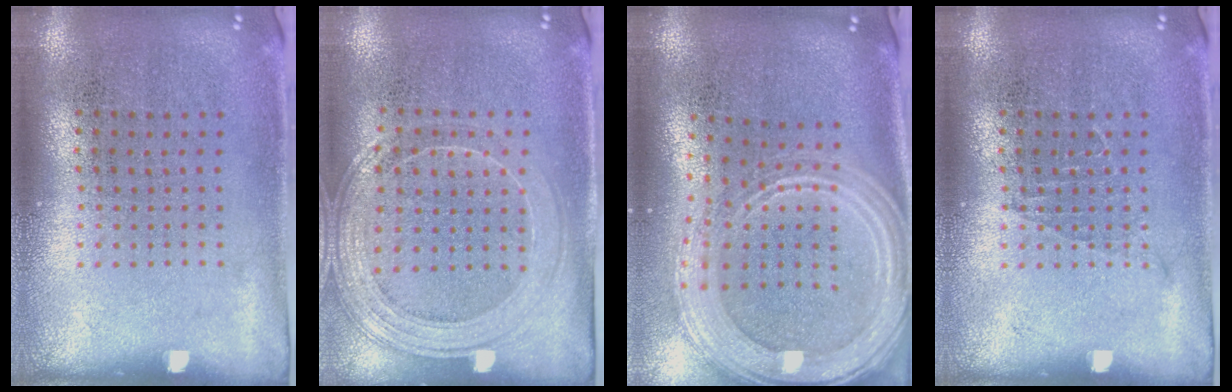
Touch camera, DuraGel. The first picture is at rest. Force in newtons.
{"total": 1.5, "press": 1.4, "slide": 0.3}
{"total": 3.0, "press": 2.4, "slide": 1.8}
{"total": 0.5, "press": 0.5, "slide": 0.1}